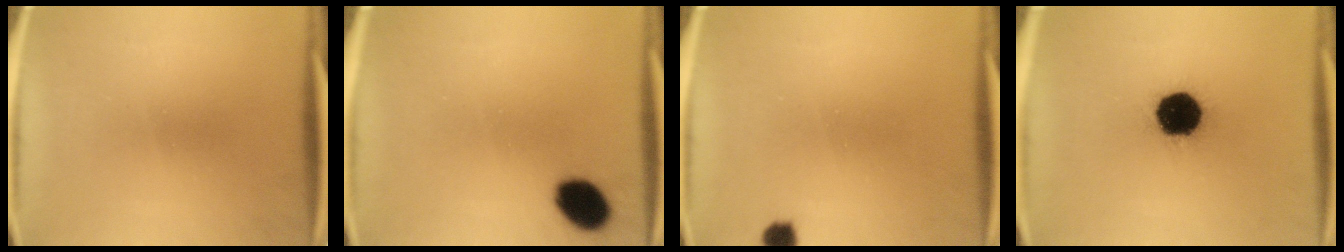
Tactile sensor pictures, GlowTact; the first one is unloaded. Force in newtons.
{"total": 8.3}
{"total": 2.2}
{"total": 16.9}